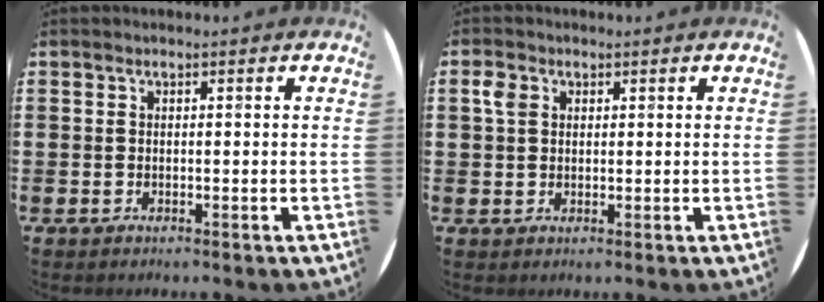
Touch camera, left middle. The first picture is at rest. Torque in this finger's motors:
{"motor_torque": [0.58, -0.48, 0.03, 0.03]}